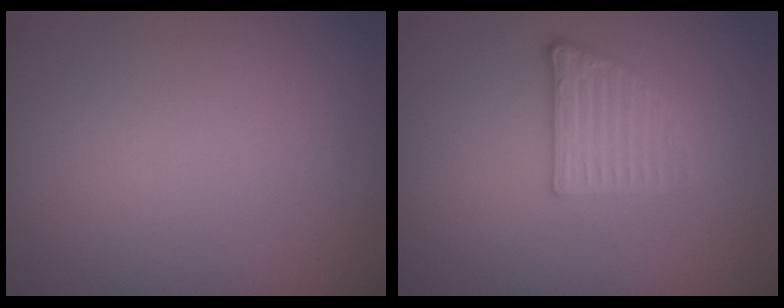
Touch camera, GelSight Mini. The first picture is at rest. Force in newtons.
{"total": 2.6, "press": 2.3, "slide": 1.3}